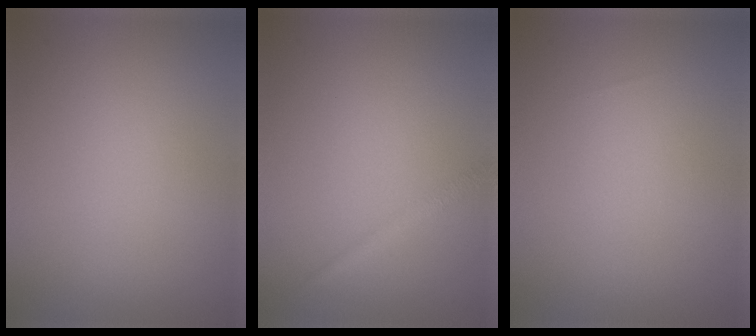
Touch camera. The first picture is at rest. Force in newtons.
{"total": 1.2, "press": 1.2, "slide": 0.1}
{"total": 0.0}